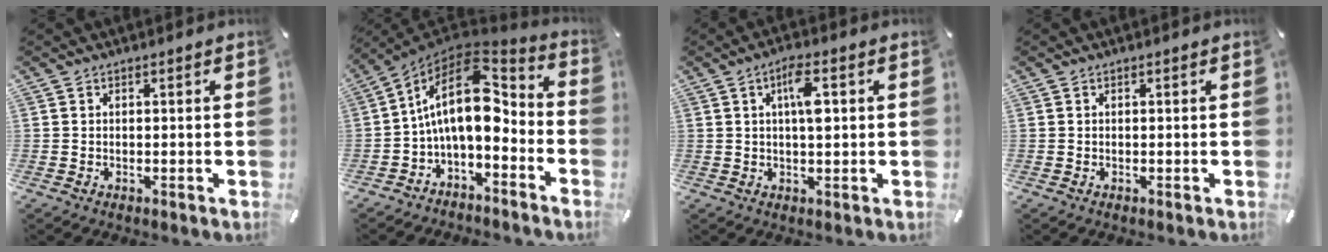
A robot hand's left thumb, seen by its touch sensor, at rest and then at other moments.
{"total": 15.4, "force": [1.4, 8.5, 12.8], "torque": [-0.256, -0.018, 0.021]}
{"total": 6.3, "force": [1.5, 2.0, 5.8], "torque": [-0.101, 0.002, 0.019]}
{"total": 0.0}